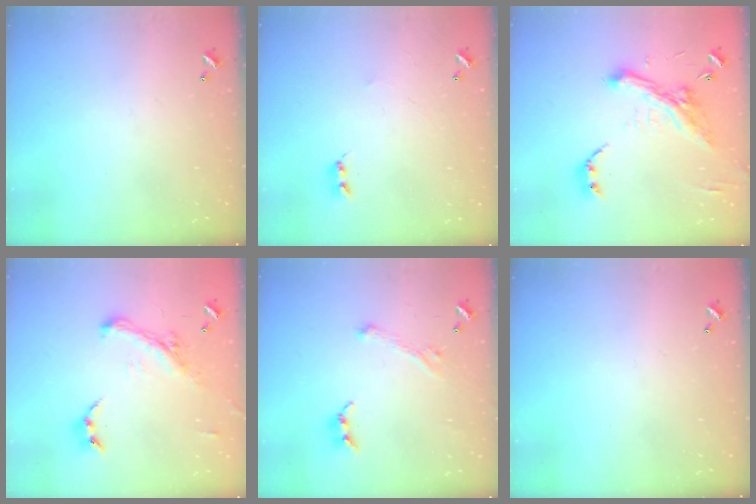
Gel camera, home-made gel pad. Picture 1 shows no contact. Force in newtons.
{"total": 2.0, "press": 2.0, "slide": 0.3}
{"total": 6.6, "press": 6.3, "slide": 1.8}
{"total": 2.5, "press": 2.4, "slide": 0.5}
{"total": 1.8, "press": 1.7, "slide": 0.6}
{"total": 0.0}